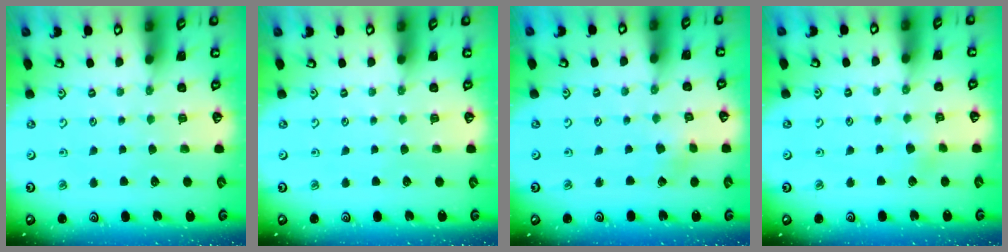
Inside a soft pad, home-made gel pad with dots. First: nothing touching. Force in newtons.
{"total": 0.0}
{"total": 1.8, "press": 1.8, "slide": 0.1}
{"total": 1.9, "press": 1.9, "slide": 0.2}